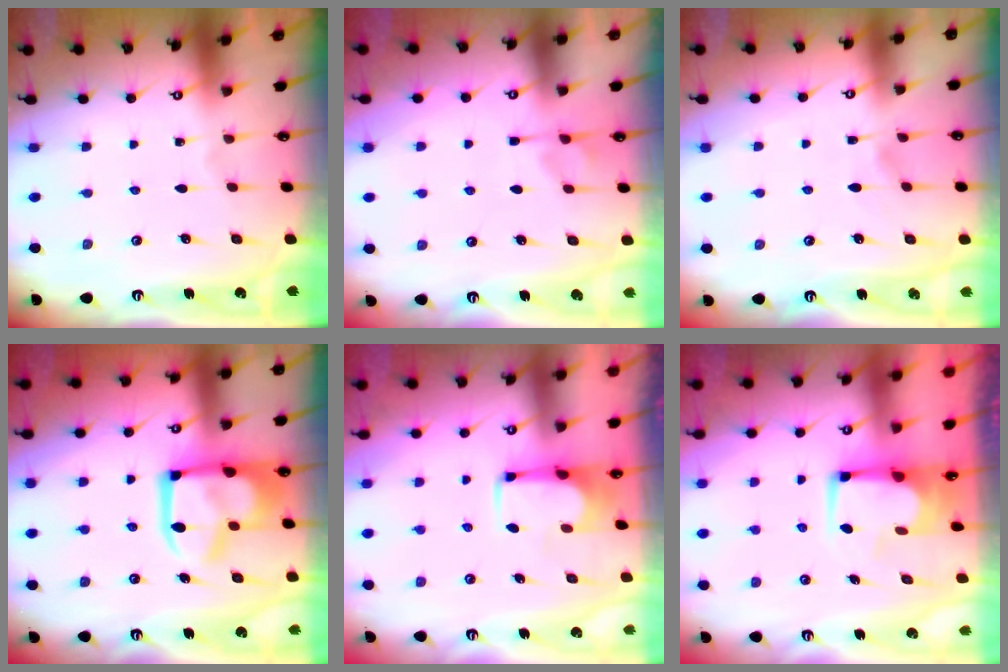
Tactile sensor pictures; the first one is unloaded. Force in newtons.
{"total": 0.9, "press": 0.1, "slide": 0.9}
{"total": 3.6, "press": 3.6, "slide": 0.5}
{"total": 17.0, "press": 16.9, "slide": 2.0}
{"total": 3.6, "press": 3.6, "slide": 0.0}
{"total": 3.7, "press": 3.7, "slide": 0.3}